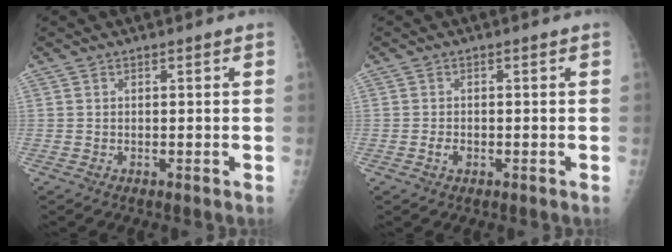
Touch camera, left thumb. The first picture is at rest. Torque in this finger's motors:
{"motor_torque": [-0.35, 0.17, 0.26, 0.14, 0.03]}